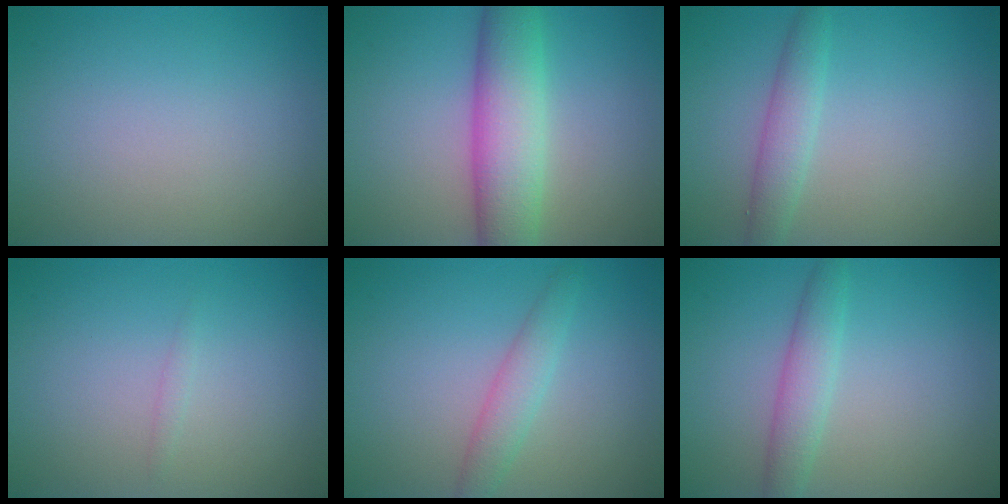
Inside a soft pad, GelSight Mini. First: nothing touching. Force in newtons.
{"total": 6.9, "press": 6.9, "slide": 0.0}
{"total": 2.4, "press": 2.4, "slide": 0.1}
{"total": 0.6, "press": 0.6, "slide": 0.1}
{"total": 2.3, "press": 2.3, "slide": 0.1}
{"total": 2.7, "press": 2.7, "slide": 0.2}